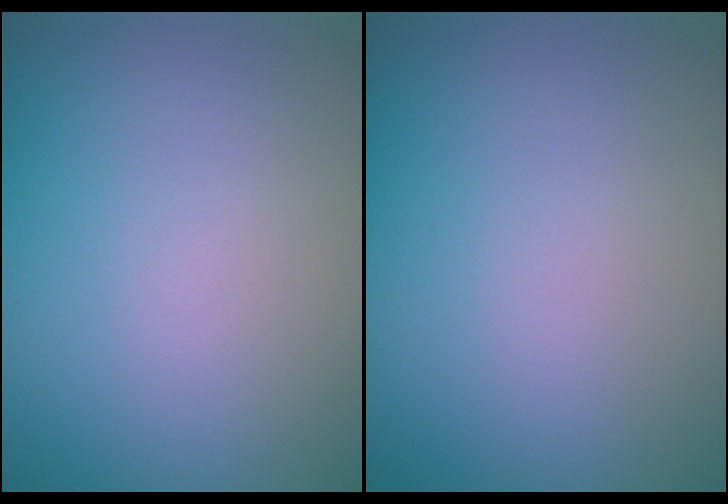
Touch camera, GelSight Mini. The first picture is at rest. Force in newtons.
{"total": 0.0}